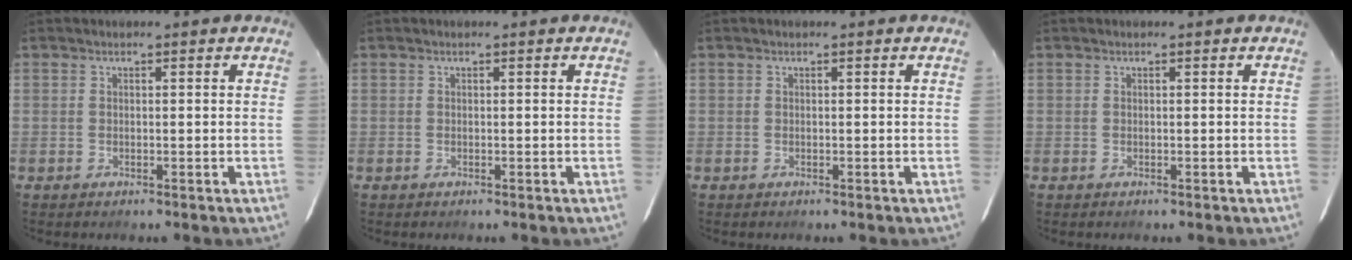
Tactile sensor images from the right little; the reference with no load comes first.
{"total": 0.0}
{"total": 0.0}
{"total": 0.0}